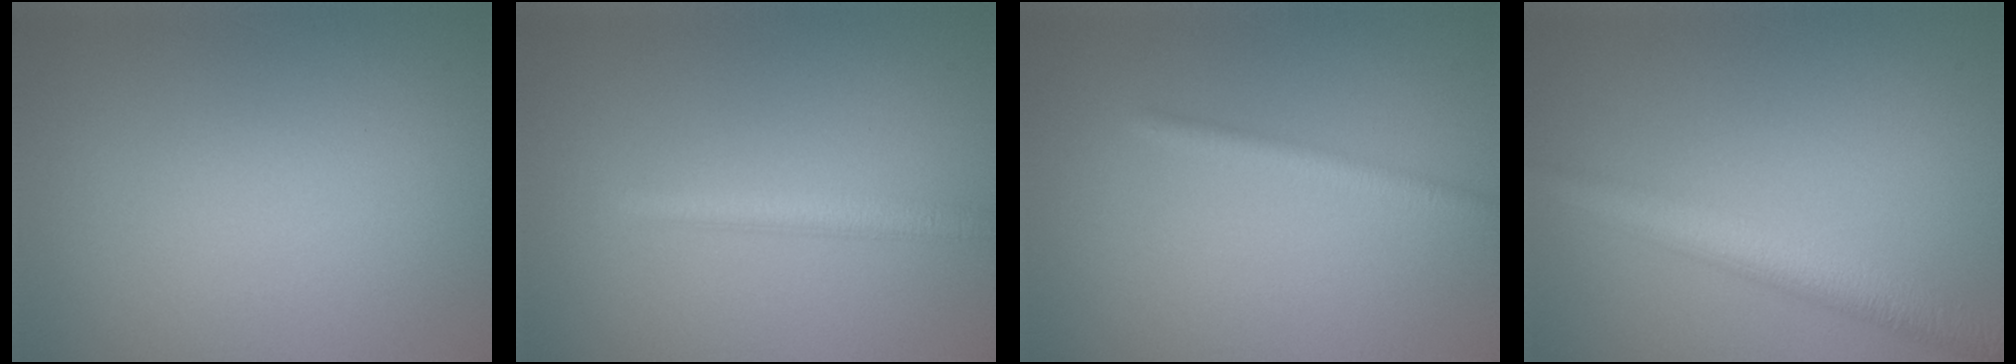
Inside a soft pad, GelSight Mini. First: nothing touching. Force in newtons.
{"total": 2.4, "press": 2.4, "slide": 0.1}
{"total": 1.8, "press": 1.8, "slide": 0.1}
{"total": 4.7, "press": 4.7, "slide": 0.1}